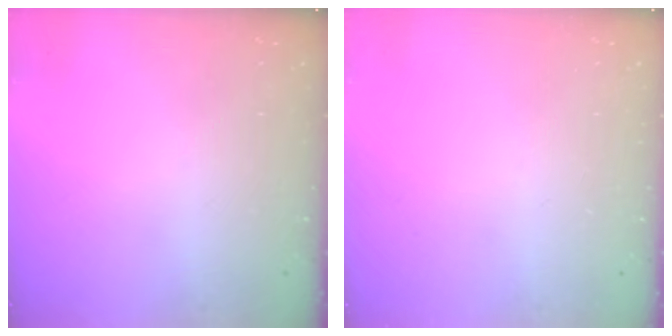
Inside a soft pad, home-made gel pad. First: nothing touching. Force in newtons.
{"total": 0.0}